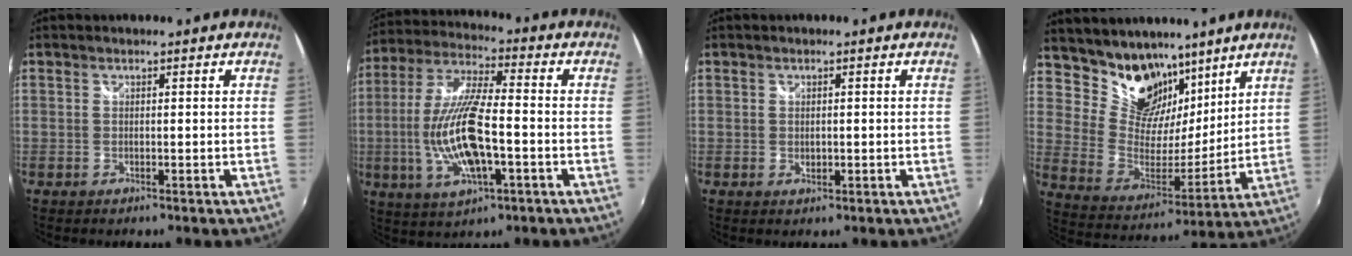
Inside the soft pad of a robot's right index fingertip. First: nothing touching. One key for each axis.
{"total": 15.7, "fx": -3.5, "fy": 4.6, "fz": 14.6, "tx": -0.296, "ty": -0.009, "tz": -0.060}
{"total": 1.4, "fx": -0.1, "fy": 1.0, "fz": 0.9, "tx": -0.014, "ty": -0.002, "tz": 0.000}
{"total": 15.6, "fx": 11.1, "fy": 8.9, "fz": 6.3, "tx": -0.133, "ty": 0.001, "tz": 0.206}